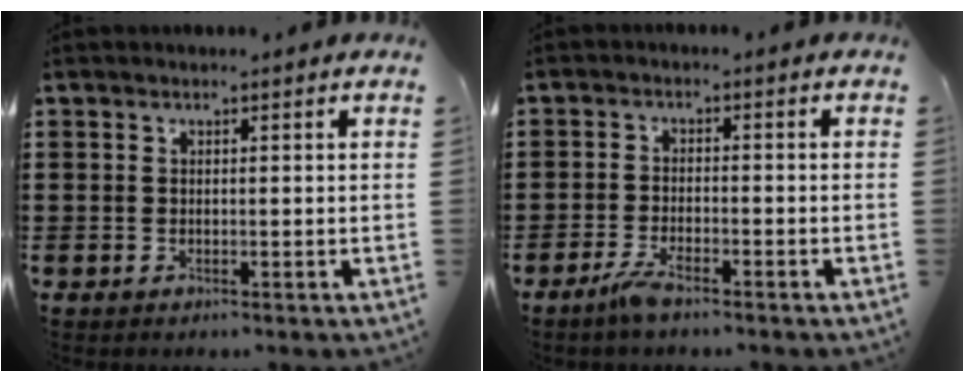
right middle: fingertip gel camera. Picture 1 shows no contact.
{"total": 3.1, "force": [-2.3, 0.5, 2.1], "torque": [-0.056, -0.004, -0.048]}